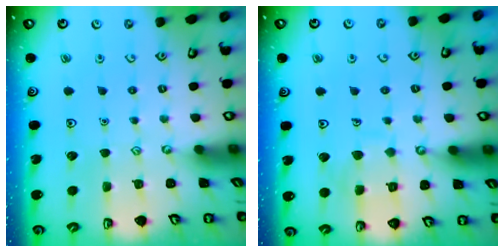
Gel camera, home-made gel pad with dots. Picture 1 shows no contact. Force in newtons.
{"total": 7.7, "press": 7.7, "slide": 0.8}